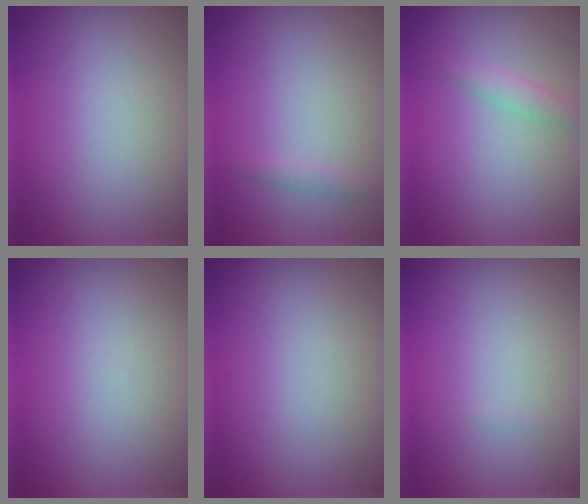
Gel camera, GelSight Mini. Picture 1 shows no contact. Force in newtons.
{"total": 0.8, "press": 0.8, "slide": 0.1}
{"total": 1.6, "press": 1.6, "slide": 0.0}
{"total": 0.0}
{"total": 0.0}
{"total": 0.0}